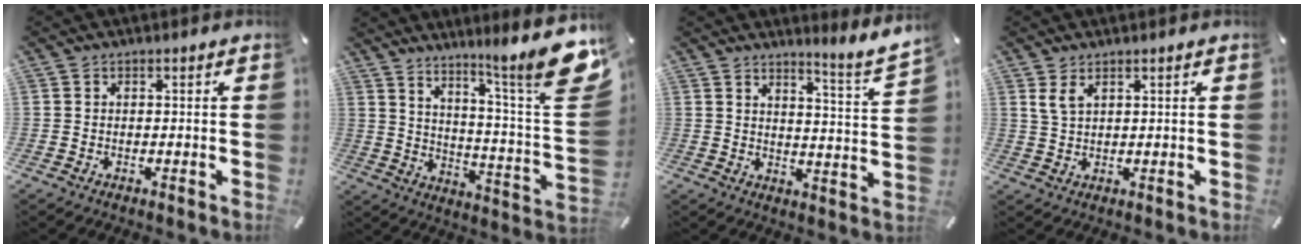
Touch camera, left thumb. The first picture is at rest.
{"total": 16.2, "force": [12.0, 0.3, 10.9], "torque": [-0.173, -0.111, 0.181]}
{"total": 6.1, "force": [5.3, 0.0, 3.2], "torque": [-0.047, -0.055, 0.082]}
{"total": 3.3, "force": [2.1, 1.4, 2.2], "torque": [-0.048, 0.000, 0.038]}